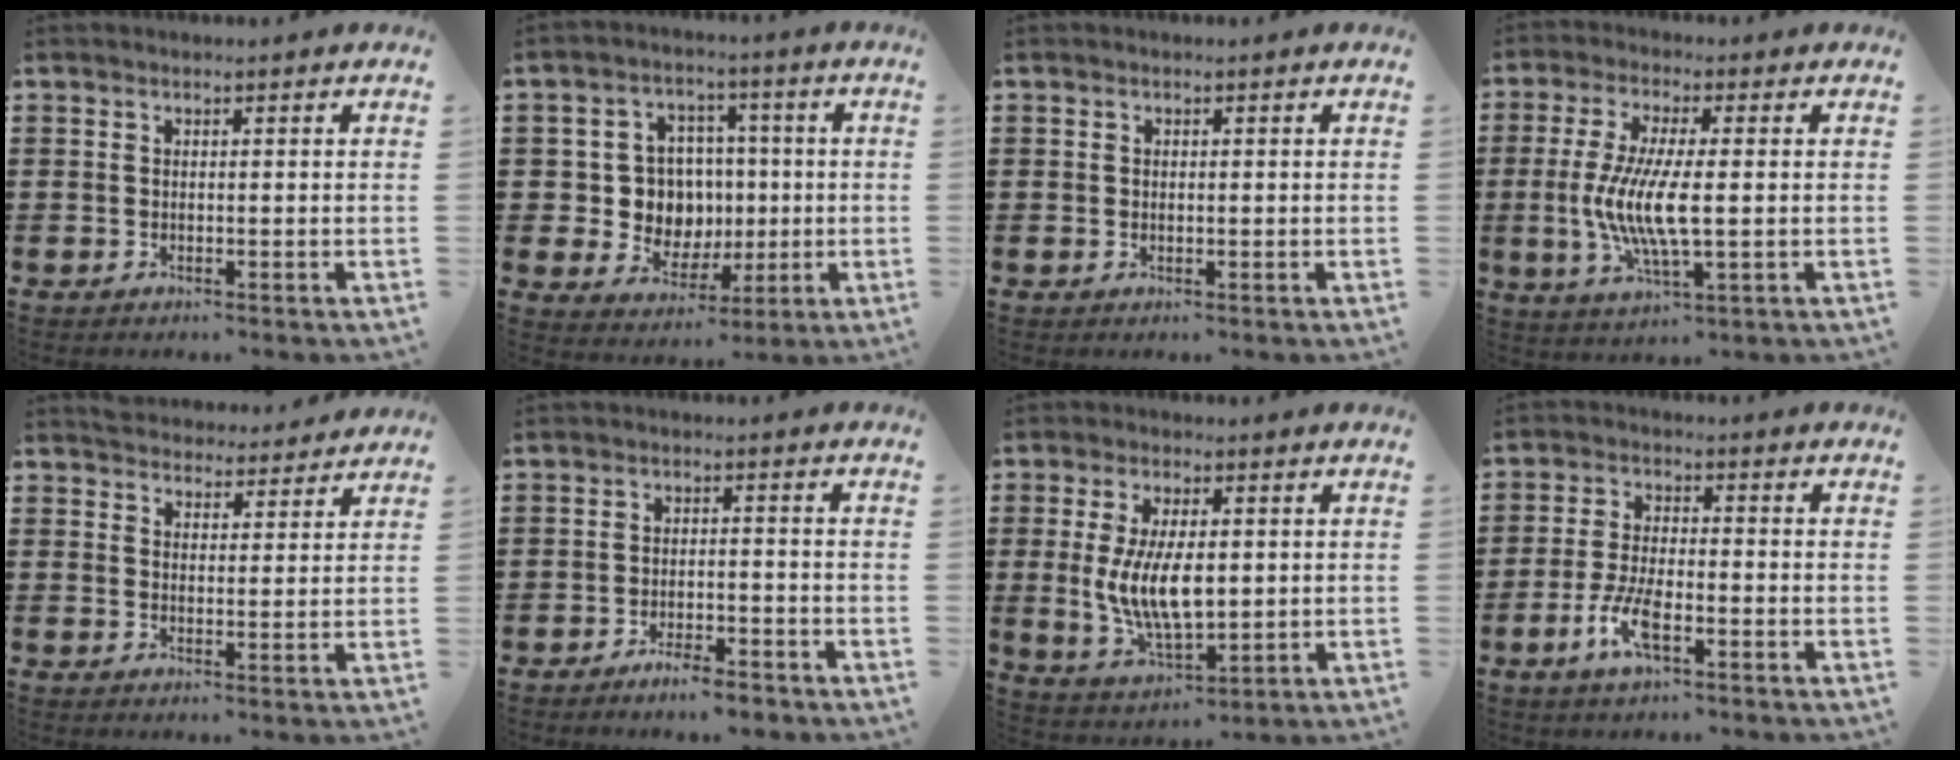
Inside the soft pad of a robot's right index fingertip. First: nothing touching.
{"total": 7.9, "force": [0.2, 7.3, 2.9], "torque": [-0.068, 0.012, 0.010]}
{"total": 0.0}
{"total": 8.7, "force": [-0.8, 2.1, 8.4], "torque": [-0.182, -0.015, -0.022]}
{"total": 3.4, "force": [3.3, 0.2, -0.4], "torque": [0.004, -0.019, 0.062]}
{"total": 3.6, "force": [-3.3, 0.2, 1.5], "torque": [-0.026, 0.003, -0.062]}
{"total": 9.2, "force": [0.5, 4.3, 8.1], "torque": [-0.169, -0.003, 0.004]}
{"total": 6.4, "force": [-2.9, 2.2, 5.2], "torque": [-0.118, -0.006, -0.058]}